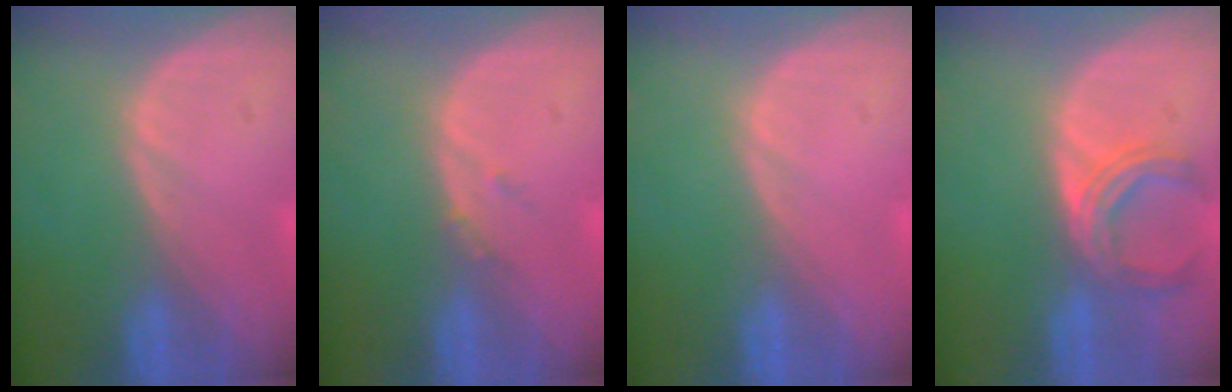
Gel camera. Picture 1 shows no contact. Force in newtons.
{"total": 1.2, "press": 1.0, "slide": 0.6}
{"total": 0.0}
{"total": 4.9, "press": 4.9, "slide": 0.7}